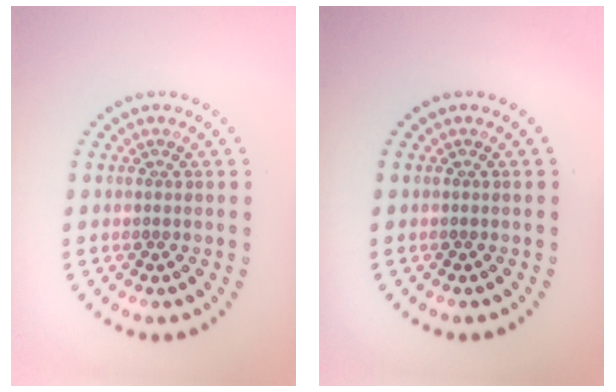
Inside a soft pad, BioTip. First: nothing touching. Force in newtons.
{"total": 0.0}